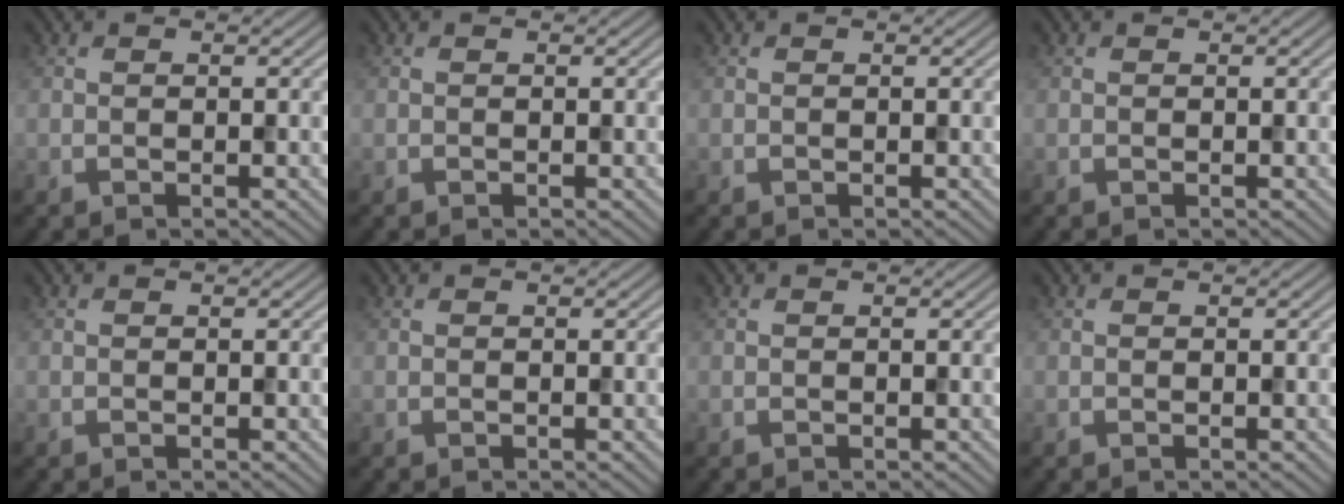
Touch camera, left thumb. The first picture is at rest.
{"total": 0.0}
{"total": 0.0}
{"total": 0.0}
{"total": 0.0}
{"total": 0.0}
{"total": 0.0}
{"total": 0.0}